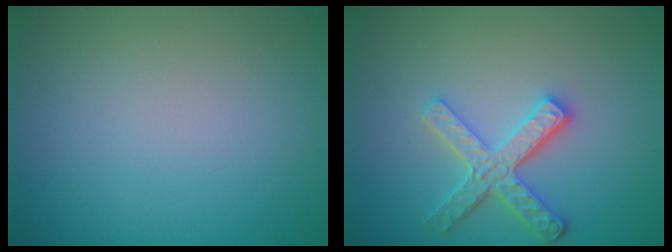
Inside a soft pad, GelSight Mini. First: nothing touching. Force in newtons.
{"total": 3.7, "press": 3.2, "slide": 1.7}